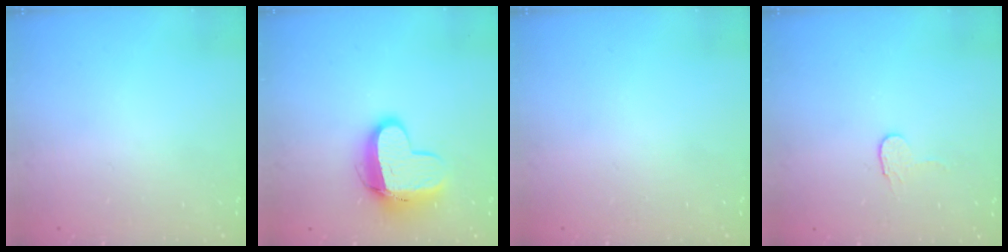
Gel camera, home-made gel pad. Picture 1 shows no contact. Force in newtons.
{"total": 11.6, "press": 11.5, "slide": 1.2}
{"total": 0.0}
{"total": 3.5, "press": 3.5, "slide": 0.2}